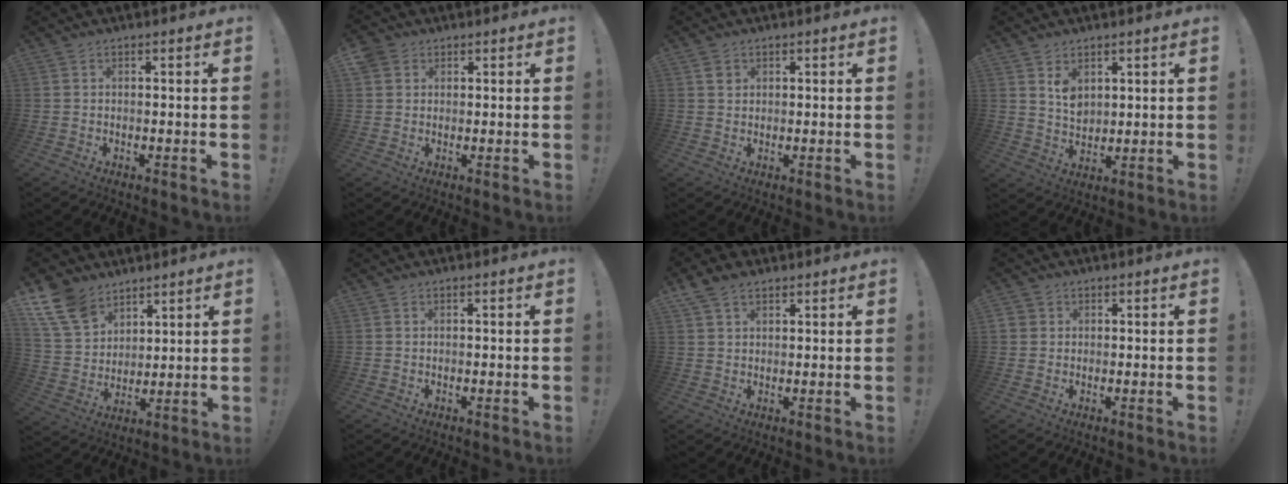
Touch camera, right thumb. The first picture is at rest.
{"total": 3.5, "force": [1.8, 2.8, 1.0], "torque": [-0.028, 0.001, 0.036]}
{"total": 1.8, "force": [1.1, 1.3, 0.6], "torque": [0.000, -0.004, 0.018]}
{"total": 5.5, "force": [3.3, 3.5, 2.5], "torque": [-0.034, -0.020, 0.060]}
{"total": 14.1, "force": [9.5, 8.8, 5.5], "torque": [-0.118, -0.053, 0.189]}
{"total": 0.0}
{"total": 4.9, "force": [3.3, 2.8, 2.3], "torque": [-0.051, -0.007, 0.067]}
{"total": 2.2, "force": [1.0, 1.9, 0.4], "torque": [-0.007, -0.001, 0.020]}